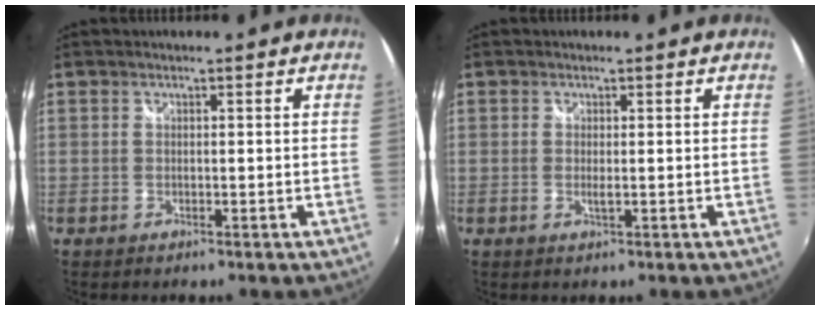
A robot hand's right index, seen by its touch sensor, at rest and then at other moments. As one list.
[{"total": 1.3, "force": [0.0, 0.3, 1.3], "torque": [-0.026, -0.004, -0.002]}]